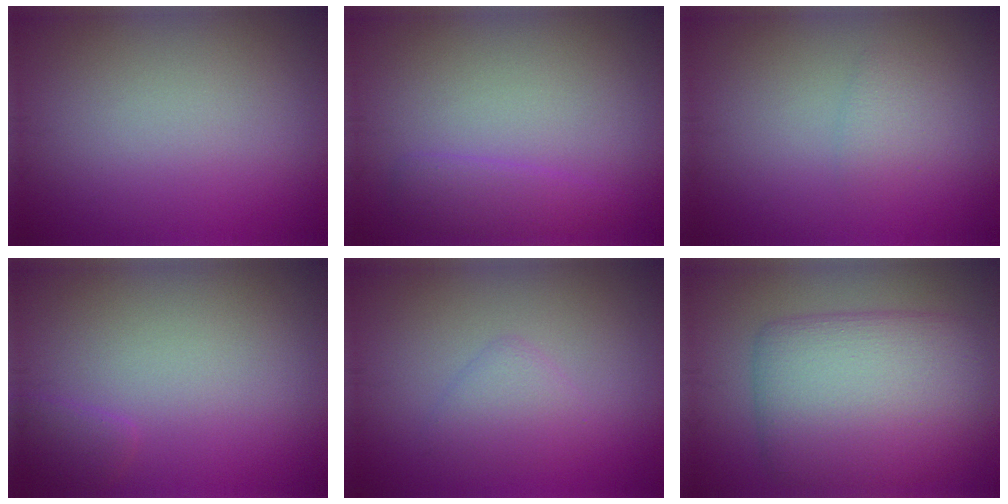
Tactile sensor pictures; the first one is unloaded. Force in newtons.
{"total": 1.9, "press": 1.9, "slide": 0.2}
{"total": 1.2, "press": 1.2, "slide": 0.2}
{"total": 1.0, "press": 1.0, "slide": 0.1}
{"total": 1.9, "press": 1.8, "slide": 0.1}
{"total": 8.4, "press": 8.3, "slide": 0.3}